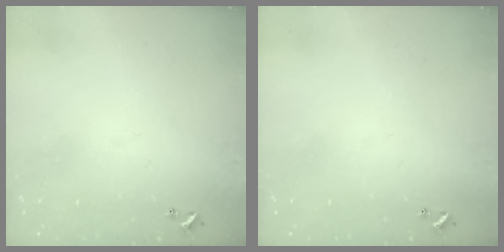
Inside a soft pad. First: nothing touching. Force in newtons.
{"total": 0.0}